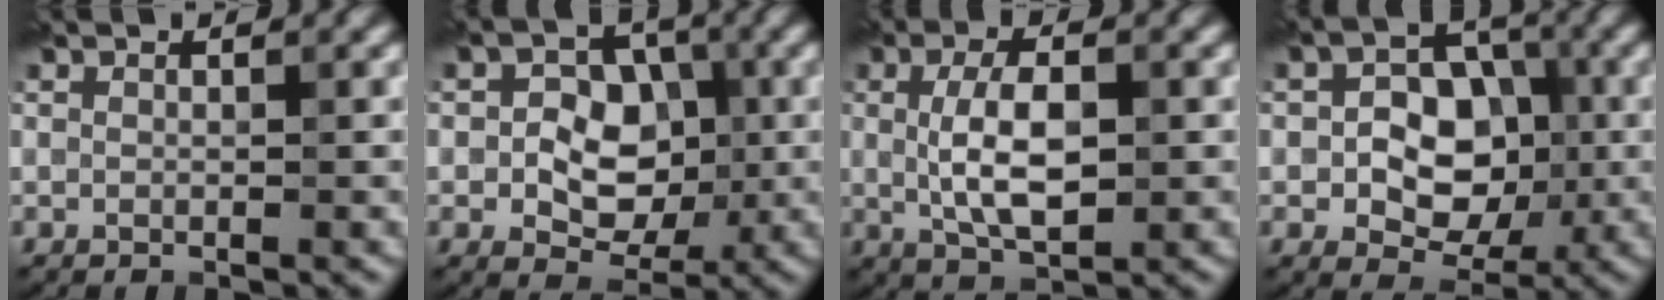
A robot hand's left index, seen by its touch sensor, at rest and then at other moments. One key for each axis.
{"total": 5.5, "fx": -0.6, "fy": 4.1, "fz": 3.6, "tx": -0.041, "ty": 0.004, "tz": -0.016}
{"total": 5.1, "fx": 0.1, "fy": 2.2, "fz": 4.6, "tx": -0.092, "ty": 0.001, "tz": 0.002}
{"total": 6.6, "fx": -1.0, "fy": 4.7, "fz": 4.5, "tx": -0.056, "ty": 0.008, "tz": -0.021}